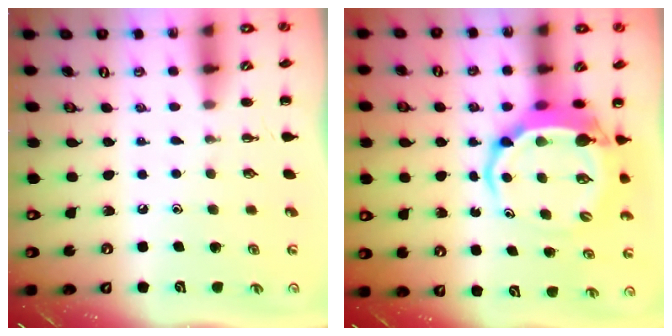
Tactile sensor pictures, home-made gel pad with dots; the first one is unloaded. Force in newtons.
{"total": 6.6, "press": 6.6, "slide": 1.1}